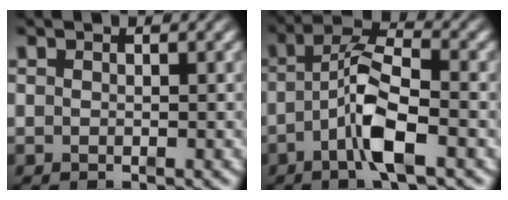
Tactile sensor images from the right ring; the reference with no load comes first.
{"total": 6.0, "force": [-0.3, 2.6, 5.4], "torque": [-0.090, 0.001, -0.015]}